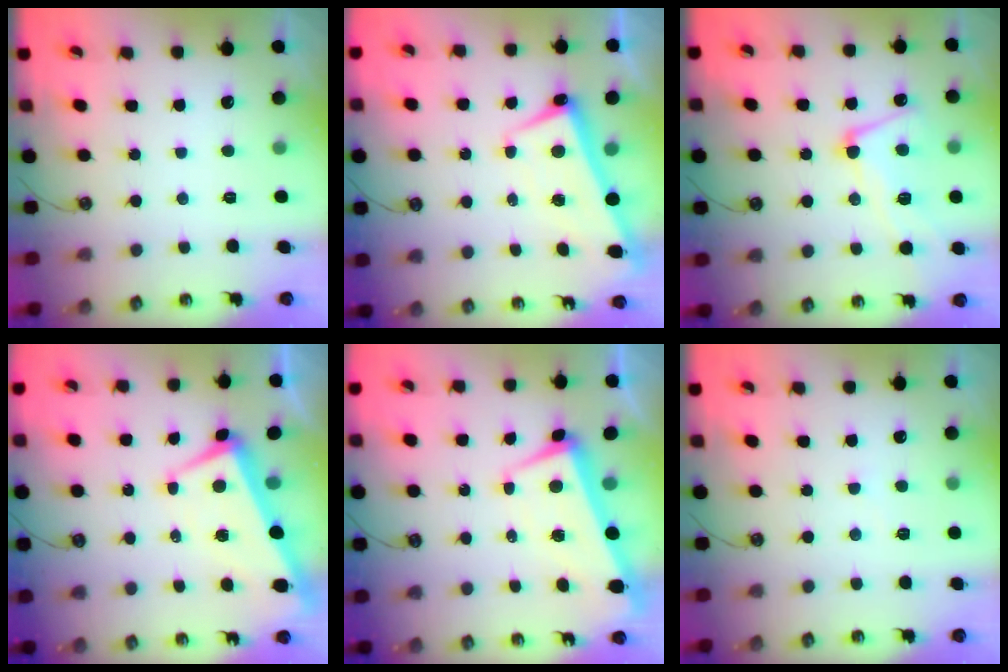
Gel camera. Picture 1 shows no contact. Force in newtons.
{"total": 2.7, "press": 2.7, "slide": 0.4}
{"total": 5.7, "press": 5.6, "slide": 1.4}
{"total": 1.1, "press": 0.6, "slide": 0.9}
{"total": 3.0, "press": 2.1, "slide": 2.0}
{"total": 7.1, "press": 7.1, "slide": 0.3}